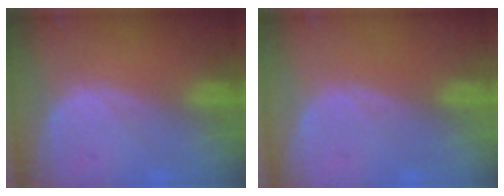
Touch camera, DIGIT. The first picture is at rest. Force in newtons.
{"total": 0.0}